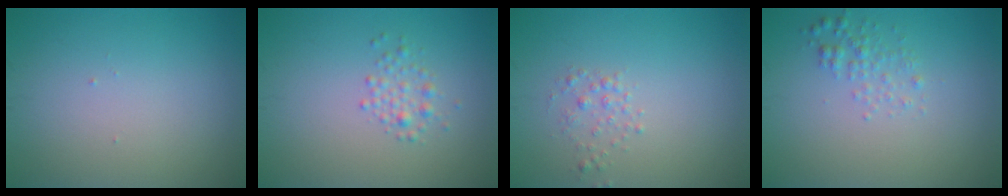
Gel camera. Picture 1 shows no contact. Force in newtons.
{"total": 2.2, "press": 2.2, "slide": 0.0}
{"total": 1.1, "press": 1.1, "slide": 0.1}
{"total": 1.5, "press": 1.5, "slide": 0.0}